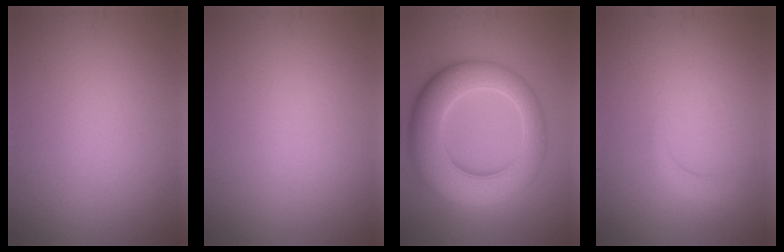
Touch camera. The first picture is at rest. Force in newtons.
{"total": 0.0}
{"total": 10.4, "press": 10.4, "slide": 0.1}
{"total": 1.4, "press": 1.3, "slide": 0.3}